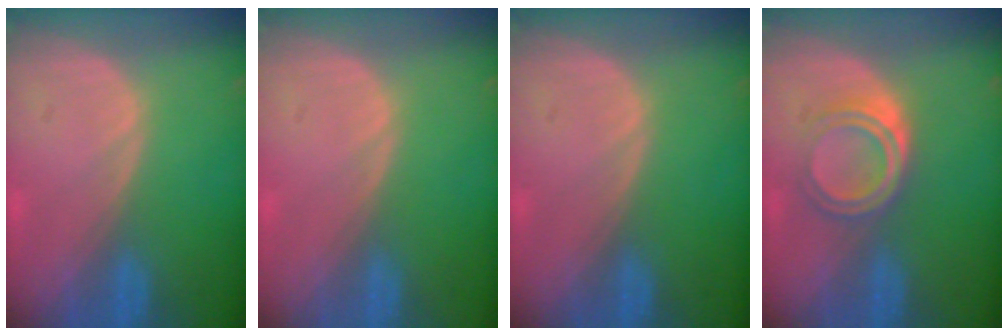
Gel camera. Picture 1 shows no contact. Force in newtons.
{"total": 0.0}
{"total": 0.0}
{"total": 5.1, "press": 4.5, "slide": 2.5}